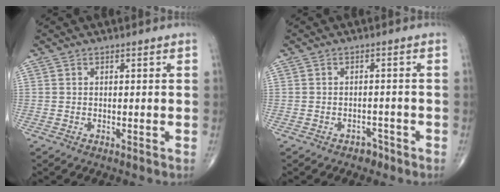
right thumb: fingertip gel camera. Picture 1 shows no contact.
{"total": 2.2, "force": [-1.6, 1.4, 0.6], "torque": [-0.004, 0.011, -0.021]}